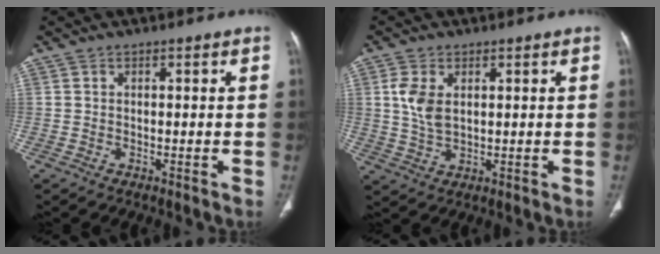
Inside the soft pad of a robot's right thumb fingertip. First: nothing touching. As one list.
[{"total": 5.7, "force": [1.4, 3.3, 4.4], "torque": [-0.092, -0.002, 0.032]}]